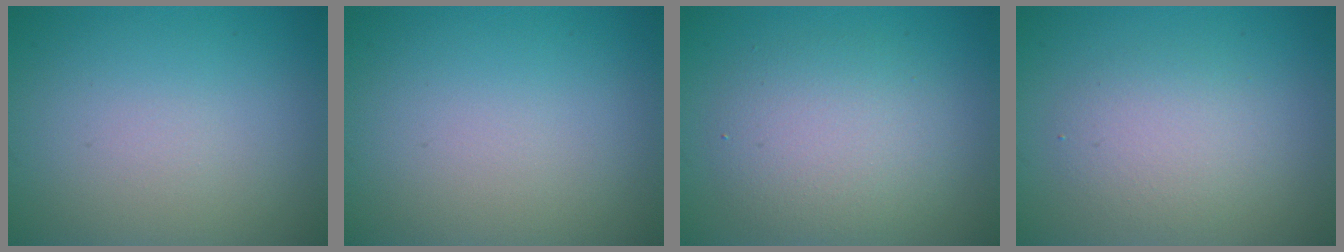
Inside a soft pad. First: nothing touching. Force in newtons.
{"total": 0.0}
{"total": 4.3, "press": 4.3, "slide": 0.2}
{"total": 2.9, "press": 2.9, "slide": 0.3}